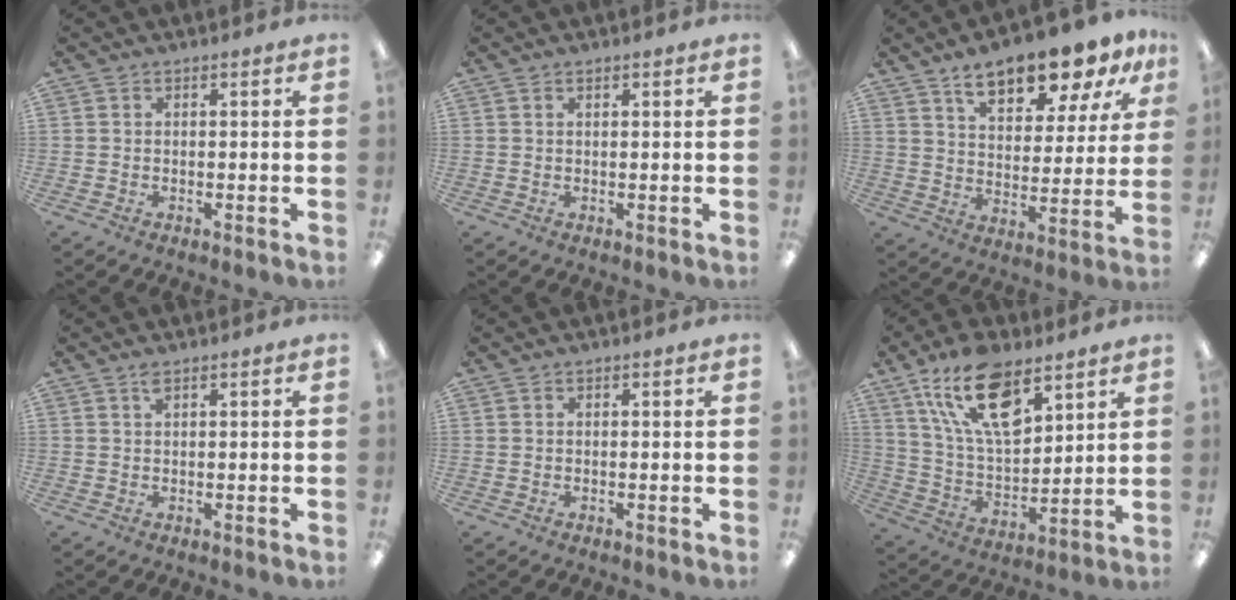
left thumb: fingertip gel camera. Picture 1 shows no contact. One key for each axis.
{"total": 0.6, "fx": 0.4, "fy": 0.1, "fz": 0.3, "tx": -0.007, "ty": 0.001, "tz": 0.008}
{"total": 14.1, "fx": 10.8, "fy": 5.3, "fz": 7.4, "tx": -0.114, "ty": -0.056, "tz": 0.188}
{"total": 1.3, "fx": 0.9, "fy": 0.3, "fz": 0.9, "tx": -0.021, "ty": 0.003, "tz": 0.015}
{"total": 0.0}
{"total": 18.9, "fx": 11.0, "fy": 8.6, "fz": 12.6, "tx": -0.228, "ty": -0.040, "tz": 0.196}